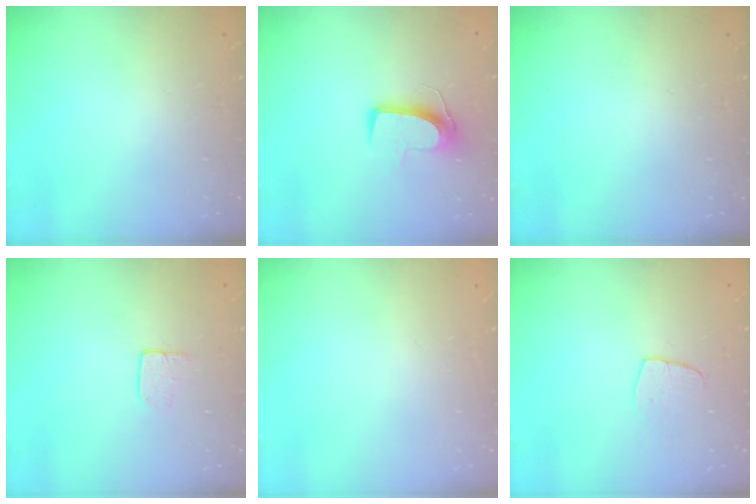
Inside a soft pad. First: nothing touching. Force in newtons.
{"total": 11.0, "press": 11.0, "slide": 0.9}
{"total": 0.0}
{"total": 5.4, "press": 5.4, "slide": 0.4}
{"total": 0.0}
{"total": 6.5, "press": 6.5, "slide": 0.5}